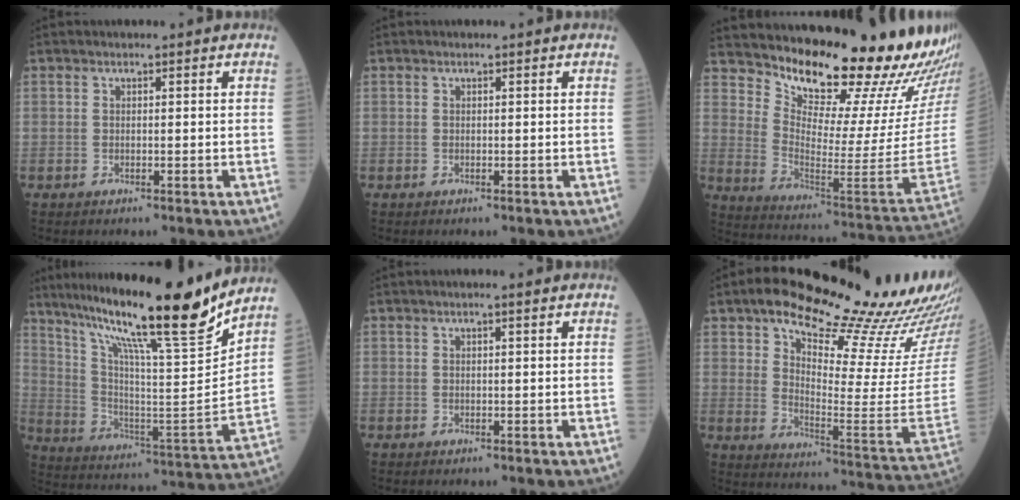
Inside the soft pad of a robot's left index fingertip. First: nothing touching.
{"total": 0.0}
{"total": 23.6, "force": [21.6, 1.8, 9.3], "torque": [-0.158, -0.141, 0.287]}
{"total": 23.4, "force": [18.9, -0.3, 13.9], "torque": [-0.231, -0.034, 0.306]}
{"total": 0.8, "force": [0.4, 0.0, 0.6], "torque": [-0.012, 0.003, 0.005]}
{"total": 26.6, "force": [22.8, 2.6, 13.5], "torque": [-0.201, -0.080, 0.296]}